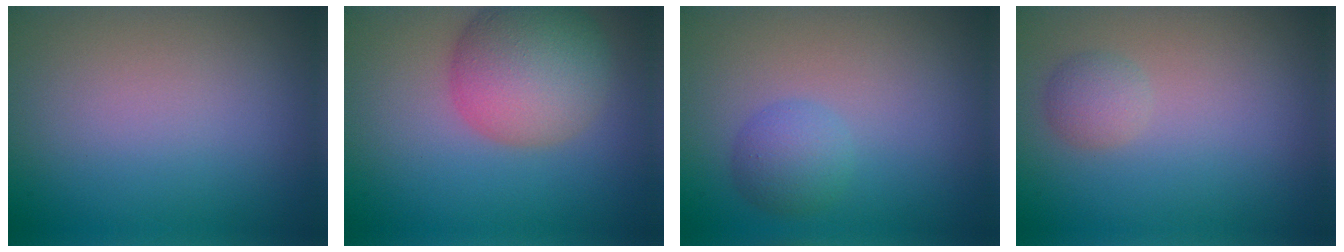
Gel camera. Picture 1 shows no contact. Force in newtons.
{"total": 7.3, "press": 7.3, "slide": 0.4}
{"total": 2.4, "press": 2.4, "slide": 0.1}
{"total": 1.5, "press": 1.5, "slide": 0.0}